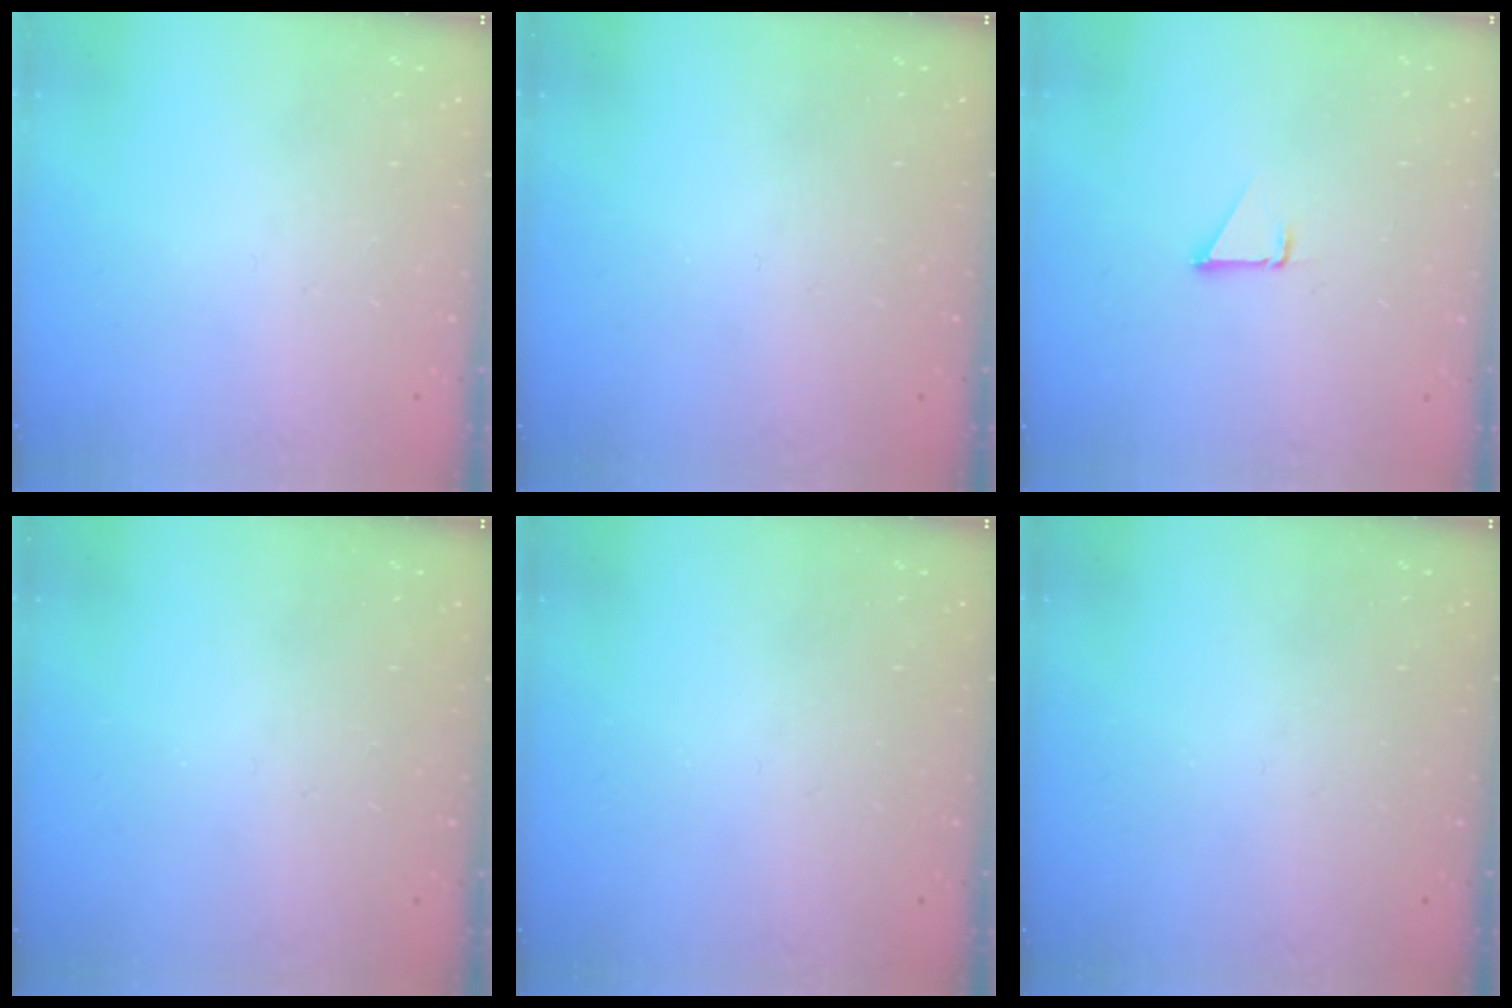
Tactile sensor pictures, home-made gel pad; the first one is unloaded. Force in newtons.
{"total": 0.0}
{"total": 1.4, "press": 1.3, "slide": 0.1}
{"total": 0.0}
{"total": 0.0}
{"total": 0.0}